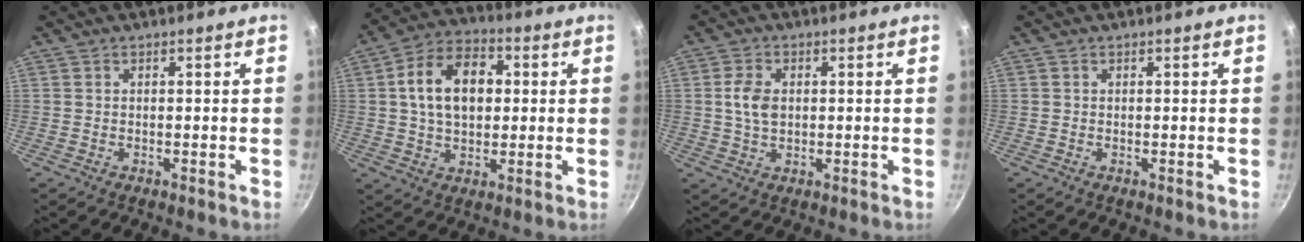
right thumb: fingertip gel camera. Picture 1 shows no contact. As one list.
[{"total": 13.9, "force": [2.0, 9.3, 10.1], "torque": [-0.141, 0.021, 0.023]}, {"total": 5.4, "force": [0.5, 3.6, 3.9], "torque": [-0.067, 0.004, 0.008]}, {"total": 0.0}]